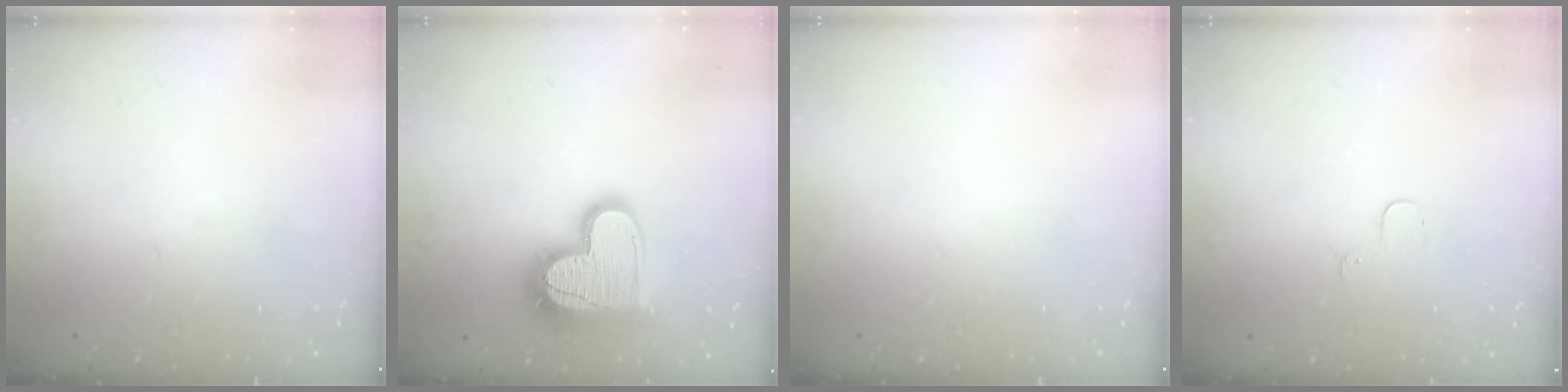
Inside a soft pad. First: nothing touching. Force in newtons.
{"total": 18.6, "press": 18.6, "slide": 1.3}
{"total": 0.0}
{"total": 2.9, "press": 2.9, "slide": 0.3}